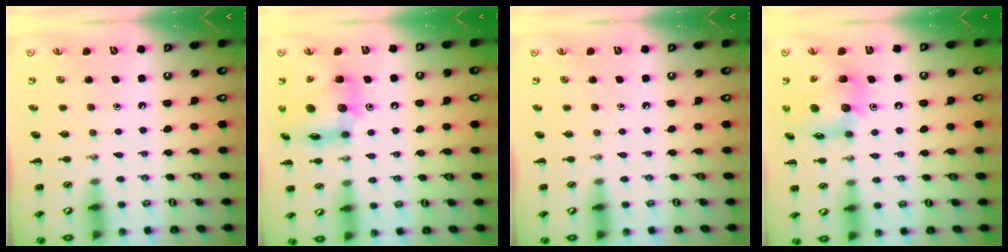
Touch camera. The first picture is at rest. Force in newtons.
{"total": 13.7, "press": 13.3, "slide": 3.4}
{"total": 0.0}
{"total": 15.3, "press": 15.1, "slide": 2.5}